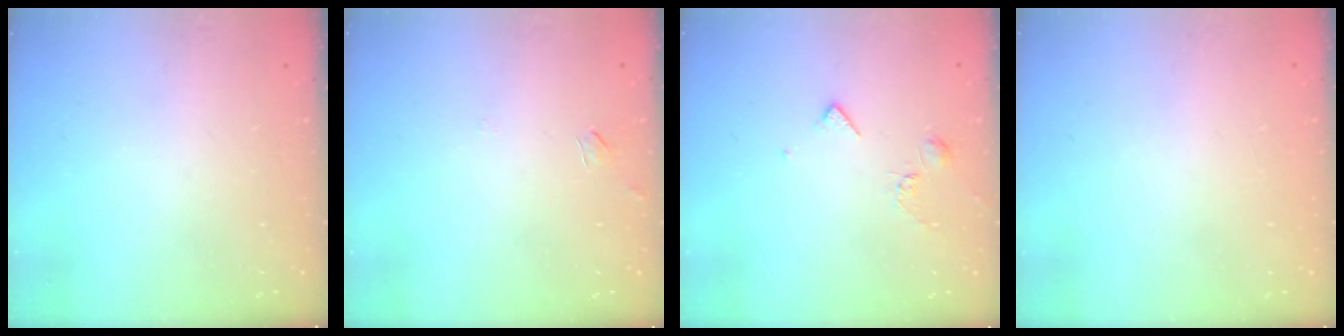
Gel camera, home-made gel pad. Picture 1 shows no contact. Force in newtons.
{"total": 3.3, "press": 3.3, "slide": 0.4}
{"total": 4.7, "press": 4.6, "slide": 0.9}
{"total": 1.9, "press": 1.9, "slide": 0.1}